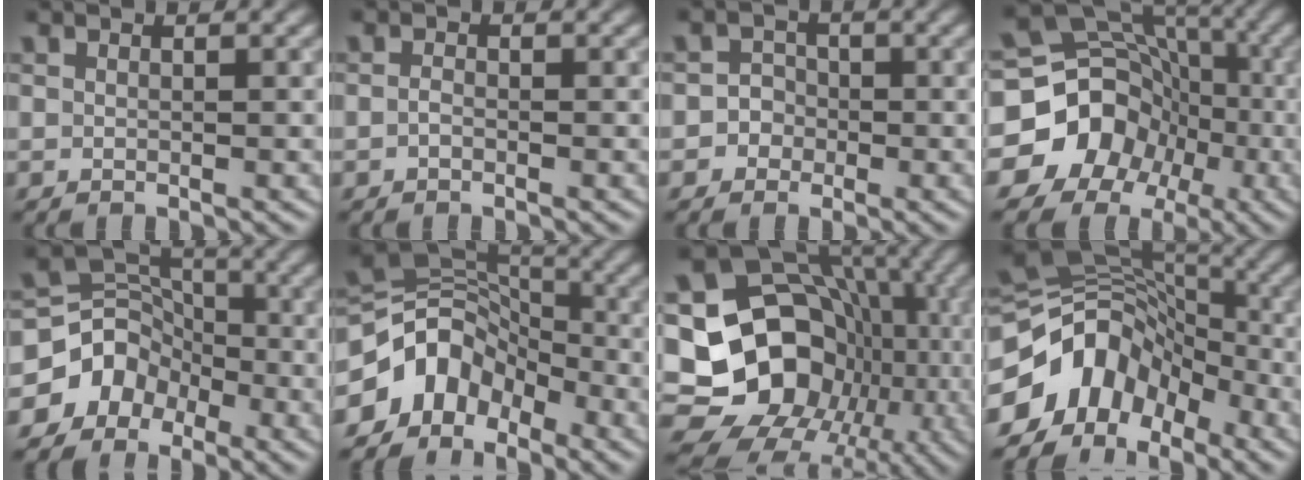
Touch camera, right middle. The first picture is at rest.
{"total": 0.7, "force": [-0.3, 0.4, 0.5], "torque": [-0.012, 0.000, -0.007]}
{"total": 2.5, "force": [-0.8, 2.3, 0.3], "torque": [0.027, 0.011, -0.028]}
{"total": 14.9, "force": [-5.1, 13.2, 4.8], "torque": [-0.102, -0.013, -0.105]}
{"total": 5.9, "force": [-3.0, 4.7, 1.7], "torque": [-0.014, 0.016, -0.071]}
{"total": 7.1, "force": [-3.6, 5.1, 3.3], "torque": [-0.049, 0.014, -0.082]}
{"total": 19.0, "force": [-3.3, 16.4, 9.1], "torque": [-0.134, 0.010, -0.071]}
{"total": 10.2, "force": [-4.7, 7.3, 5.4], "torque": [-0.092, 0.021, -0.105]}